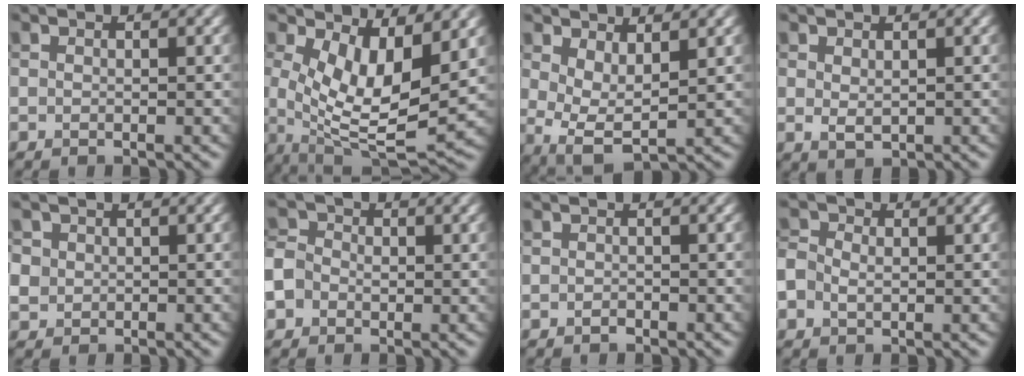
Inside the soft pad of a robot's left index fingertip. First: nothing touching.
{"total": 8.5, "force": [1.5, 3.3, 7.7], "torque": [-0.148, -0.025, 0.032]}
{"total": 3.9, "force": [1.2, 1.7, 3.4], "torque": [-0.070, -0.012, 0.027]}
{"total": 1.3, "force": [0.5, 0.7, 1.0], "torque": [-0.018, -0.003, 0.015]}
{"total": 3.1, "force": [0.3, 2.9, 0.9], "torque": [-0.029, 0.012, 0.000]}
{"total": 5.8, "force": [-1.4, 4.9, 2.8], "torque": [-0.065, 0.006, -0.049]}
{"total": 0.5, "force": [-0.3, 0.3, 0.2], "torque": [-0.004, 0.000, -0.006]}
{"total": 3.4, "force": [-0.2, 2.6, 2.1], "torque": [-0.047, 0.004, -0.007]}